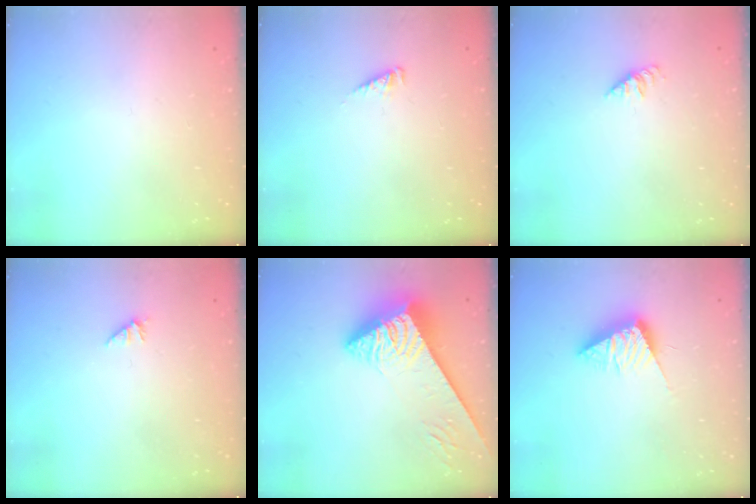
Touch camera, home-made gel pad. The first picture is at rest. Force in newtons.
{"total": 2.5, "press": 2.5, "slide": 0.2}
{"total": 1.9, "press": 1.9, "slide": 0.3}
{"total": 0.0}
{"total": 4.5, "press": 4.5, "slide": 0.5}
{"total": 9.4, "press": 9.4, "slide": 0.5}